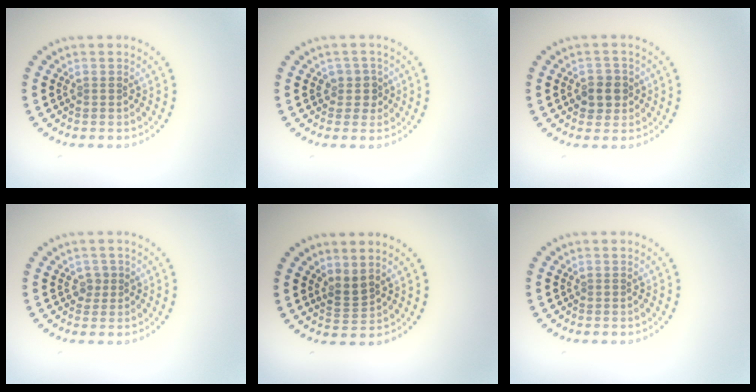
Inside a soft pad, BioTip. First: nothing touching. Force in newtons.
{"total": 1.7, "press": 1.4, "slide": 1.0}
{"total": 2.4, "press": 2.2, "slide": 0.8}
{"total": 1.2, "press": 1.0, "slide": 0.7}
{"total": 1.7, "press": 1.3, "slide": 1.2}
{"total": 0.0}